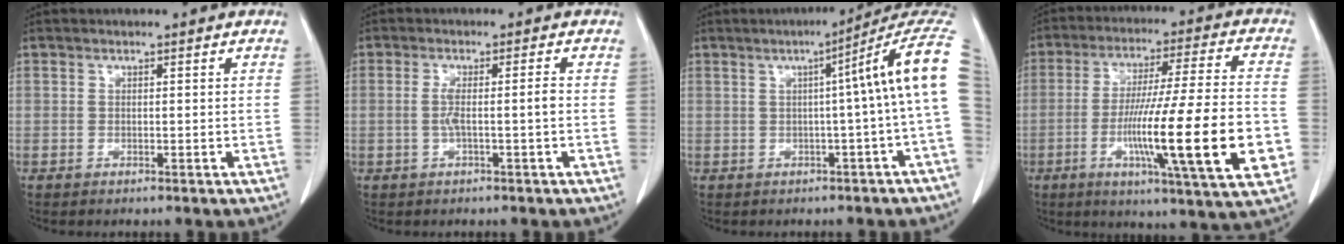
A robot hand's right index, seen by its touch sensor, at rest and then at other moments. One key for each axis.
{"total": 3.3, "fx": -0.6, "fy": -0.2, "fz": 3.3, "tx": -0.062, "ty": 0.003, "tz": -0.008}
{"total": 10.7, "fx": 1.9, "fy": -1.4, "fz": 10.4, "tx": -0.117, "ty": 0.034, "tz": 0.014}
{"total": 21.1, "fx": -5.3, "fy": 0.4, "fz": 20.4, "tx": -0.306, "ty": -0.019, "tz": -0.085}